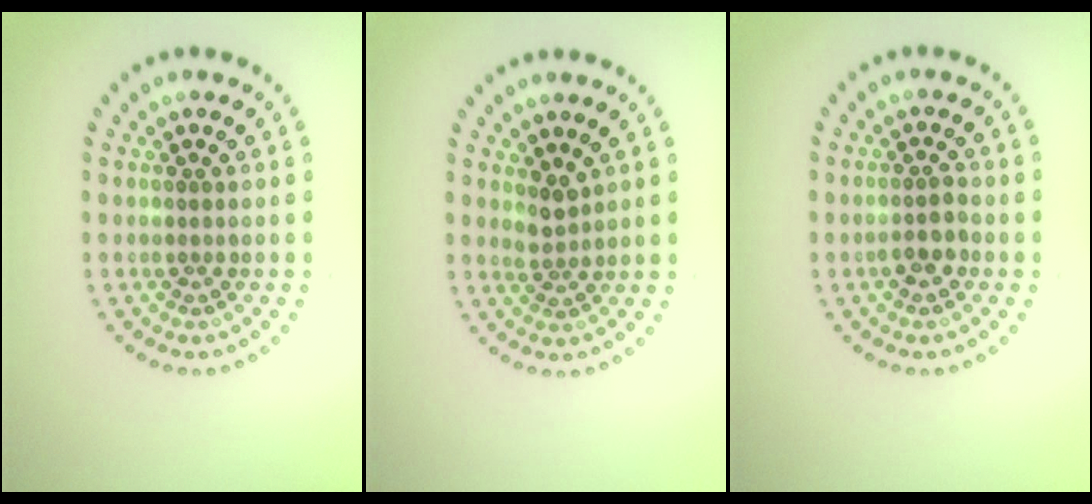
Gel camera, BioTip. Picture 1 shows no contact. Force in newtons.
{"total": 1.5, "press": 1.0, "slide": 1.1}
{"total": 1.8, "press": 1.7, "slide": 0.6}